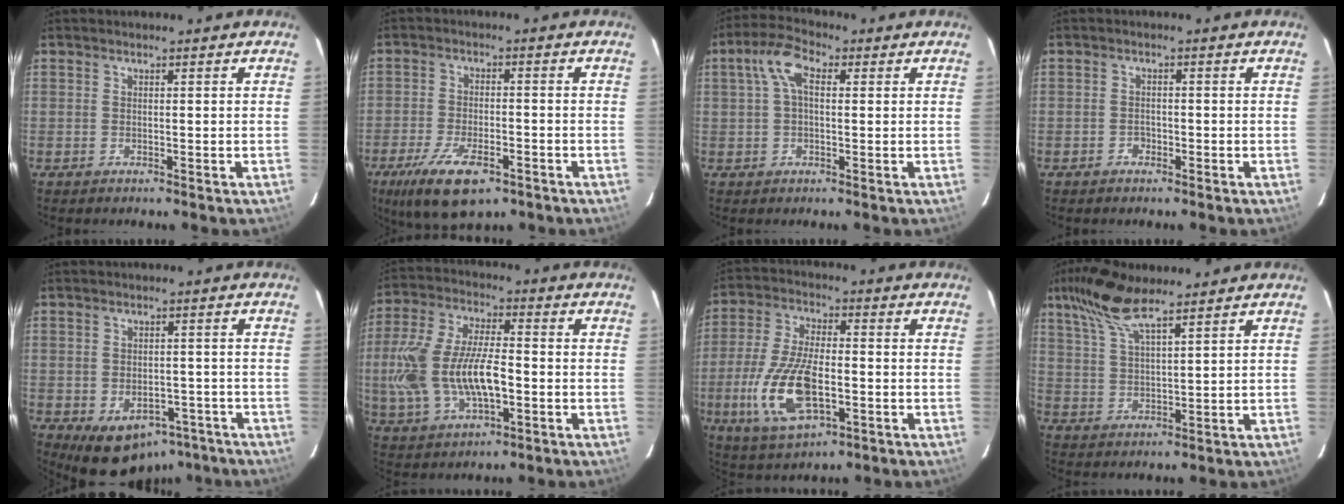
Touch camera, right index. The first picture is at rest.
{"total": 12.2, "force": [-7.4, 4.8, 8.4], "torque": [-0.184, -0.031, -0.124]}
{"total": 6.3, "force": [1.5, 3.2, 5.2], "torque": [-0.104, 0.022, 0.028]}
{"total": 1.6, "force": [-1.0, 1.2, 0.4], "torque": [-0.007, 0.002, -0.015]}
{"total": 10.3, "force": [-6.4, 7.0, 4.2], "torque": [-0.081, 0.014, -0.061]}
{"total": 17.7, "force": [-2.7, 8.4, 15.4], "torque": [-0.331, -0.002, -0.042]}
{"total": 15.6, "force": [-4.2, 6.8, 13.4], "torque": [-0.287, -0.011, -0.073]}
{"total": 10.1, "force": [7.1, 2.5, 6.8], "torque": [-0.140, 0.020, 0.139]}